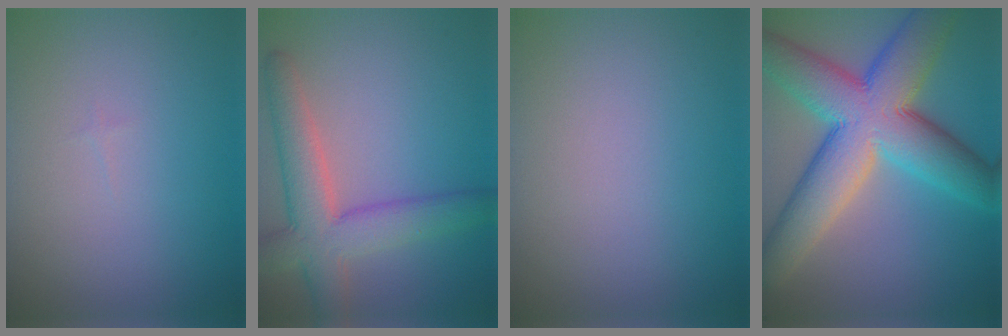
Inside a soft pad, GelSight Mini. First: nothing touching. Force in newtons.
{"total": 6.4, "press": 6.4, "slide": 0.4}
{"total": 0.0}
{"total": 12.5, "press": 12.5, "slide": 0.7}